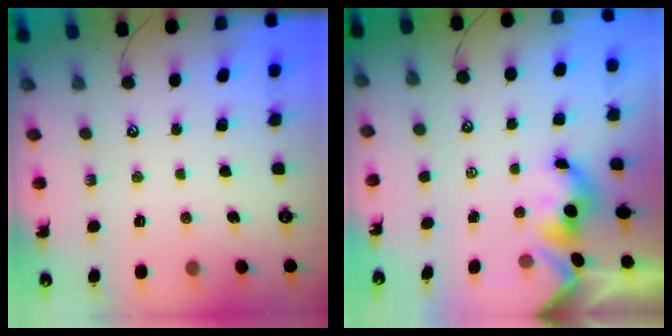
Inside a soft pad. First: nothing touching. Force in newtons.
{"total": 0.9, "press": 0.5, "slide": 0.7}